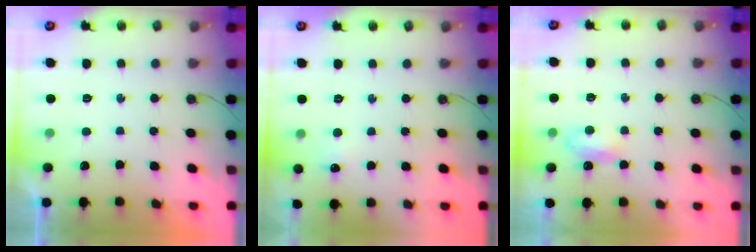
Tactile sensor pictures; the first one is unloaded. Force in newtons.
{"total": 4.4, "press": 4.4, "slide": 0.6}
{"total": 5.3, "press": 5.2, "slide": 0.8}